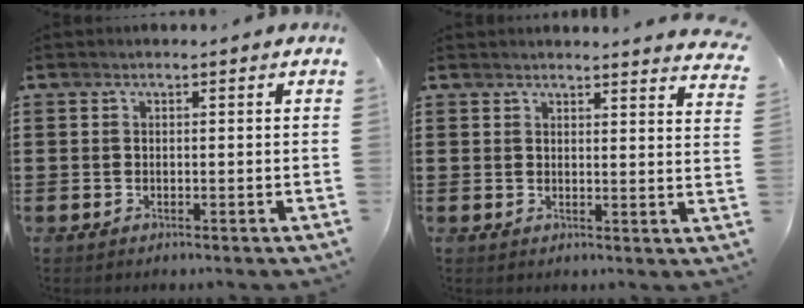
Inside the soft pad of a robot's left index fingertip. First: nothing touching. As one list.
[{"total": 2.8, "force": [2.8, -0.3, 0.4], "torque": [-0.008, -0.015, 0.051]}]